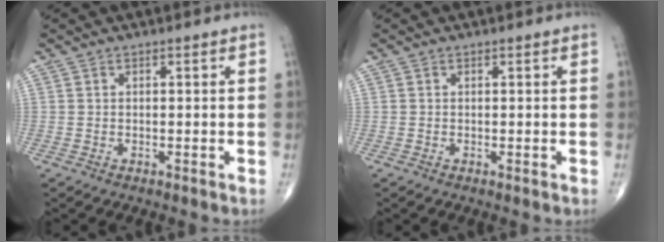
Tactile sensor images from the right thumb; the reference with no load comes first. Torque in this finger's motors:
{"motor_torque": [0.24, 0.09, -0.26, -0.33, 0.03]}